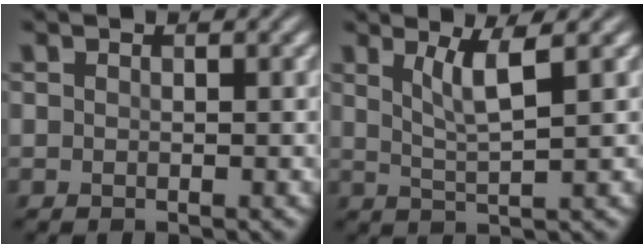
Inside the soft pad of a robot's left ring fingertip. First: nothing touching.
{"total": 3.3, "force": [1.4, 0.6, 2.9], "torque": [-0.051, -0.003, 0.031]}